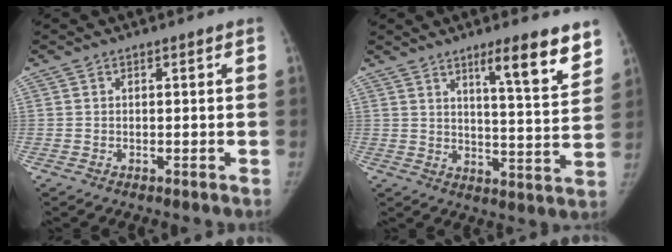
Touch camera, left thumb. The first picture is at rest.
{"total": 11.8, "force": [7.8, 1.6, 8.7], "torque": [-0.105, -0.051, 0.116]}